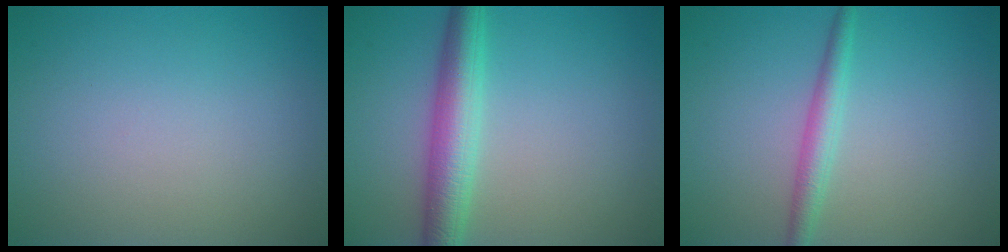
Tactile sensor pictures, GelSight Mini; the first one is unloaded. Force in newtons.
{"total": 4.7, "press": 4.7, "slide": 0.1}
{"total": 2.2, "press": 2.2, "slide": 0.1}